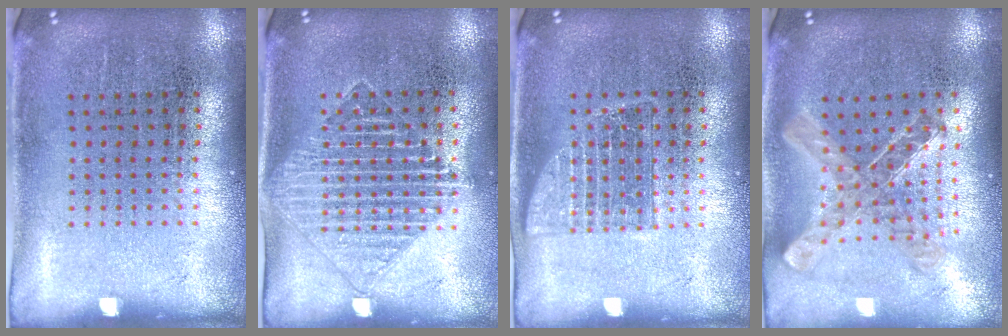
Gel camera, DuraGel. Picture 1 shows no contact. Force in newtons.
{"total": 1.6, "press": 1.4, "slide": 0.8}
{"total": 1.0, "press": 1.0, "slide": 0.3}
{"total": 0.9, "press": 0.9, "slide": 0.1}